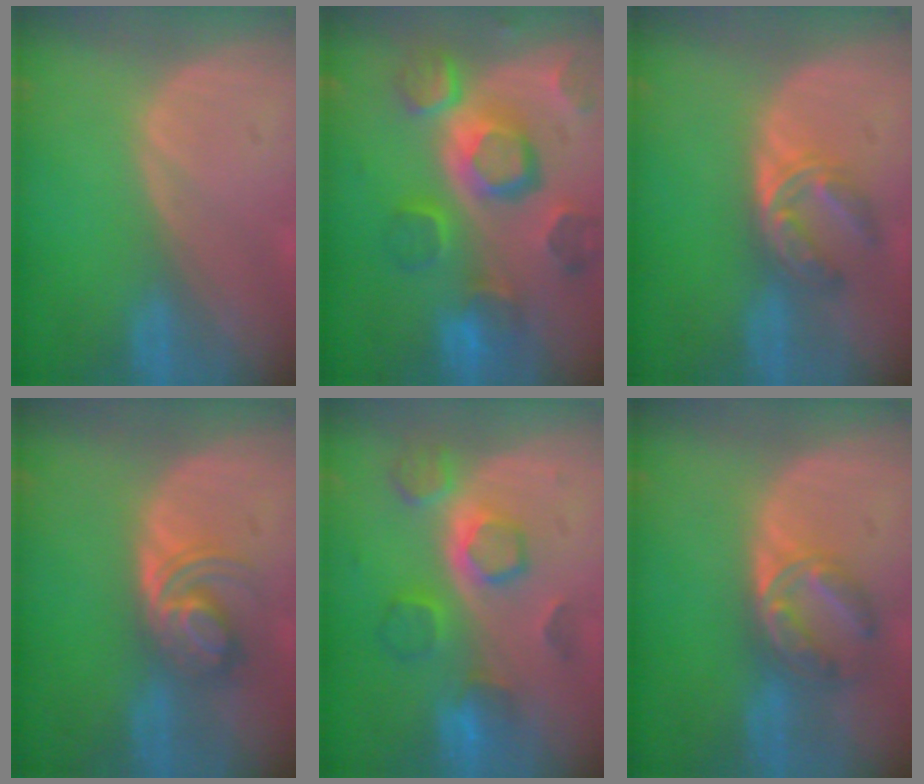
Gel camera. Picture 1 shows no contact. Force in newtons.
{"total": 12.0, "press": 10.6, "slide": 5.6}
{"total": 6.0, "press": 4.9, "slide": 3.4}
{"total": 5.7, "press": 5.5, "slide": 1.5}
{"total": 8.4, "press": 7.6, "slide": 3.6}
{"total": 6.7, "press": 5.9, "slide": 3.0}